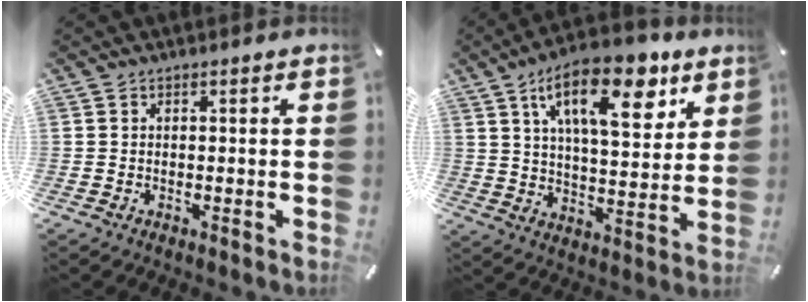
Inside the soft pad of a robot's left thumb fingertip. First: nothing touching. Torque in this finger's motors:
{"motor_torque": [2.50, 2.50, 1.92, -0.85, 0.39]}